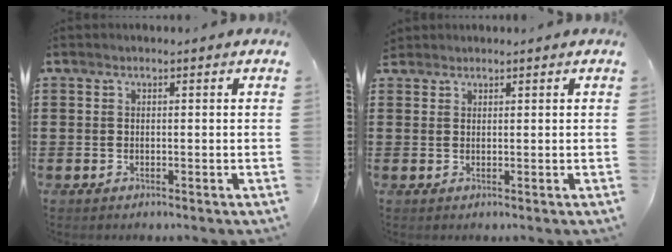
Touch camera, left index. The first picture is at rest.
{"total": 1.2, "force": [1.1, 0.5, 0.0], "torque": [-0.005, 0.002, 0.023]}